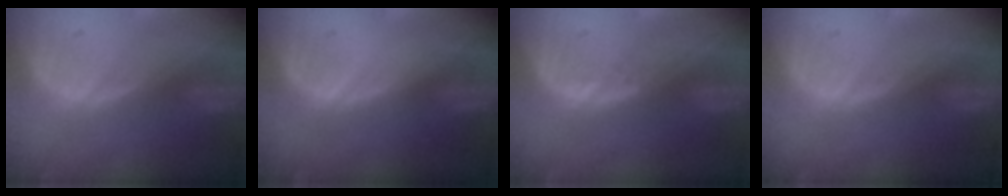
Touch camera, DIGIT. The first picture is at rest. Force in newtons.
{"total": 0.0}
{"total": 0.7, "press": 0.7, "slide": 0.1}
{"total": 0.0}